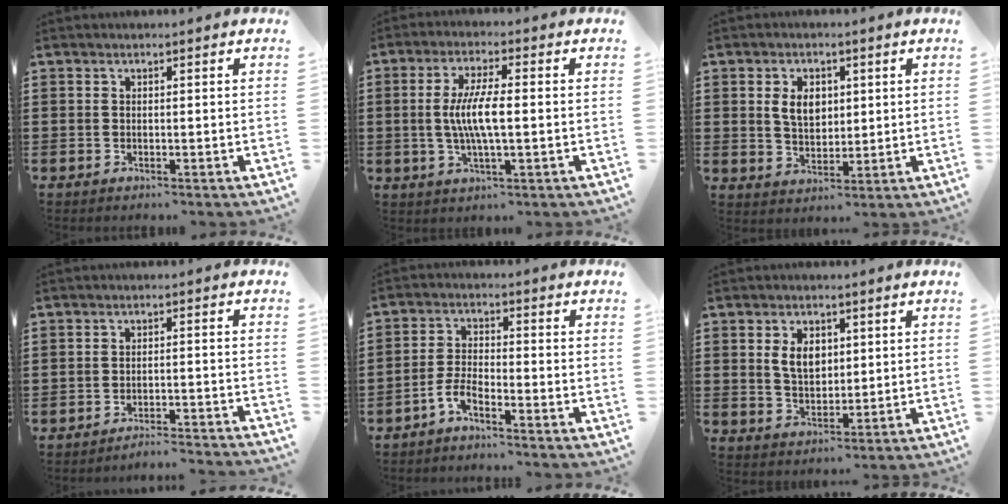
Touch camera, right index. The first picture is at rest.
{"total": 6.6, "force": [-0.4, 1.4, 6.5], "torque": [-0.136, -0.008, -0.016]}
{"total": 5.0, "force": [1.3, 3.3, 3.5], "torque": [-0.072, 0.010, 0.018]}
{"total": 3.1, "force": [-3.1, -0.3, 0.3], "torque": [-0.009, -0.002, -0.065]}
{"total": 3.7, "force": [-3.1, 0.5, 2.0], "torque": [-0.052, 0.001, -0.065]}
{"total": 5.0, "force": [1.4, 3.3, 3.5], "torque": [-0.072, 0.009, 0.022]}